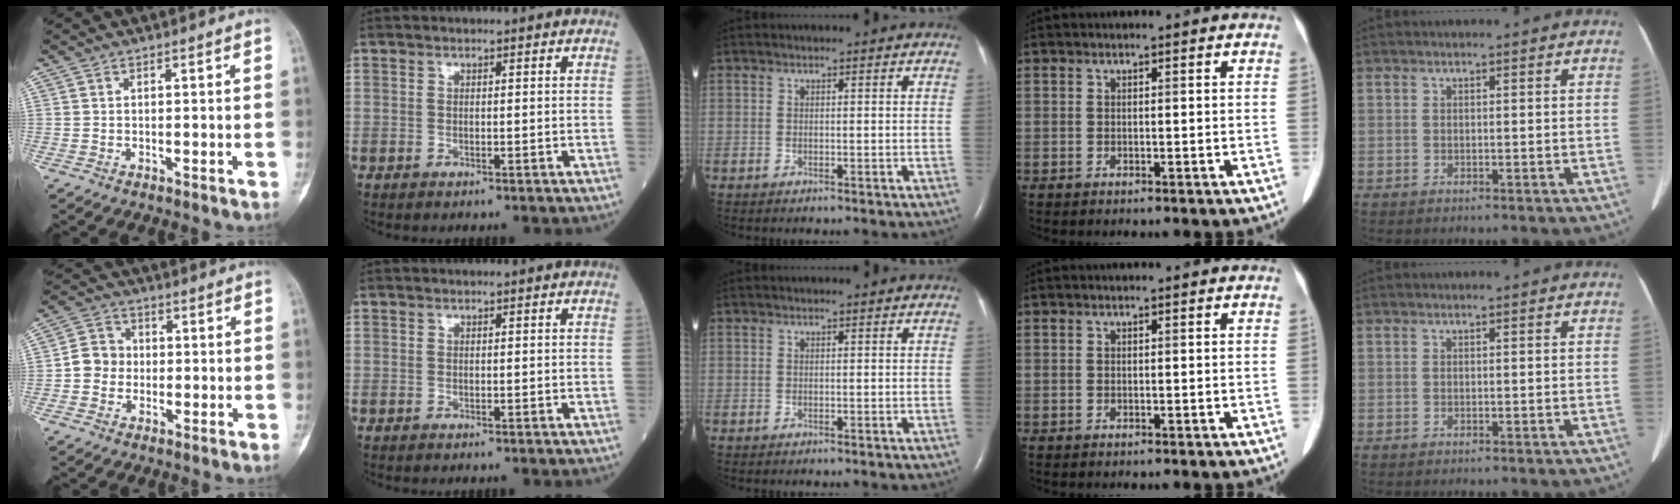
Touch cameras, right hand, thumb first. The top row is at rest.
{"thumb": {"total": 5.5, "force": [-0.7, 5.0, 2.1], "torque": [-0.016, 0.017, -0.023]}}